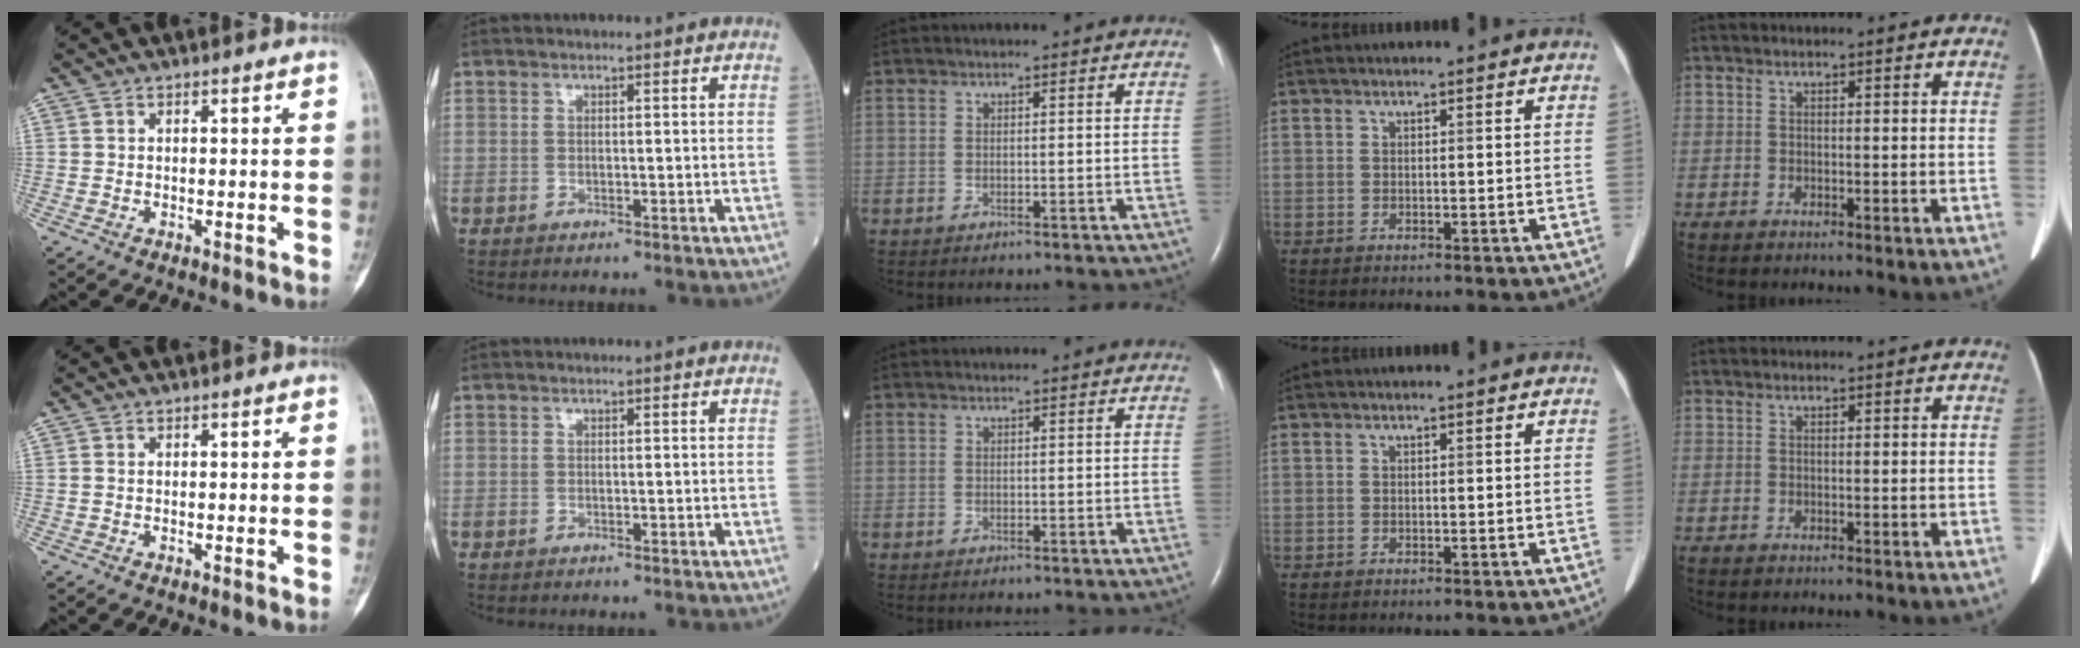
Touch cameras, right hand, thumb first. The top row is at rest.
{}